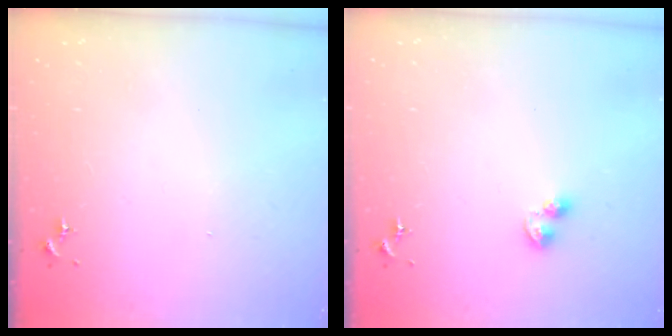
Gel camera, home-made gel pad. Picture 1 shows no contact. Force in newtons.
{"total": 6.6, "press": 6.6, "slide": 0.7}